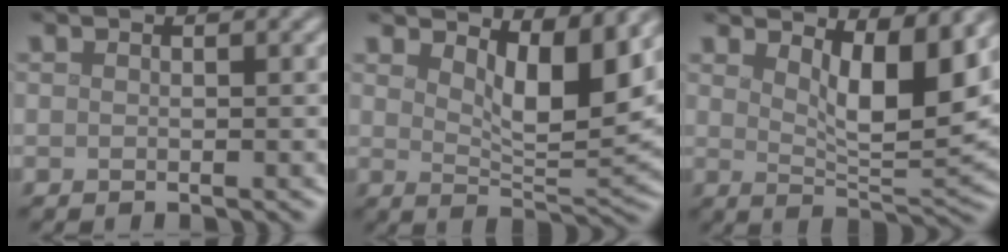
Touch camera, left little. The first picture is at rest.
{"total": 5.9, "force": [3.3, 1.8, 4.5], "torque": [-0.070, -0.014, 0.052]}
{"total": 6.5, "force": [3.3, 1.8, 5.3], "torque": [-0.078, -0.014, 0.055]}